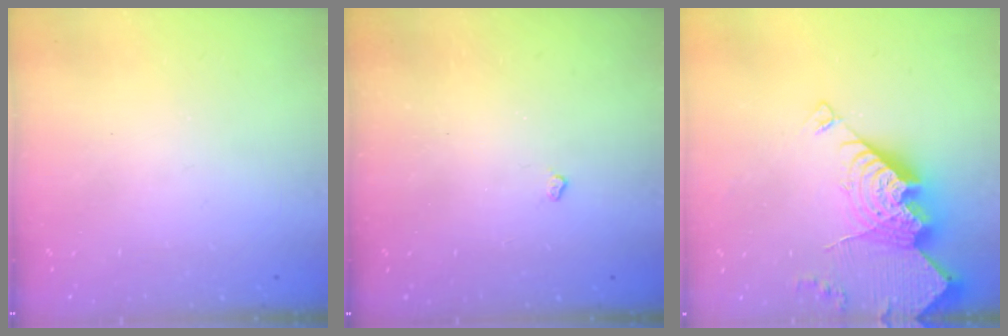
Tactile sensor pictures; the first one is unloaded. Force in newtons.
{"total": 3.0, "press": 2.9, "slide": 0.5}
{"total": 20.8, "press": 20.6, "slide": 2.1}